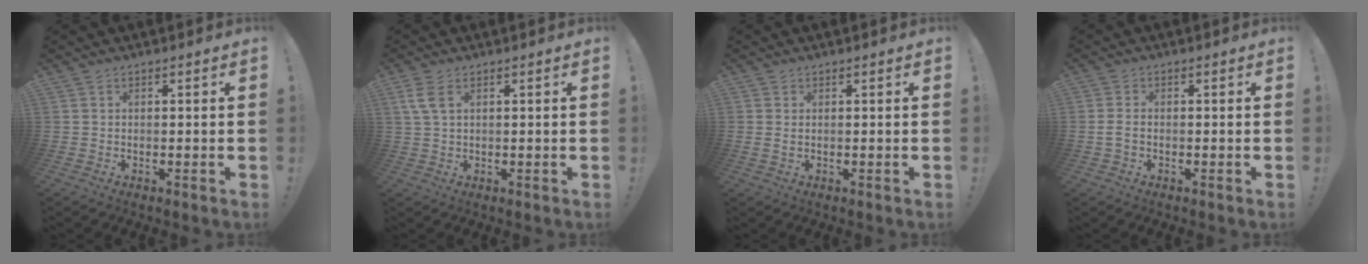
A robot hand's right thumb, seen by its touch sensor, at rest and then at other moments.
{"total": 5.1, "force": [1.9, 2.6, 3.9], "torque": [-0.084, 0.003, 0.036]}
{"total": 1.0, "force": [0.6, 0.4, 0.7], "torque": [-0.010, -0.001, 0.010]}
{"total": 2.4, "force": [-0.4, 1.5, 1.9], "torque": [-0.045, 0.006, -0.007]}